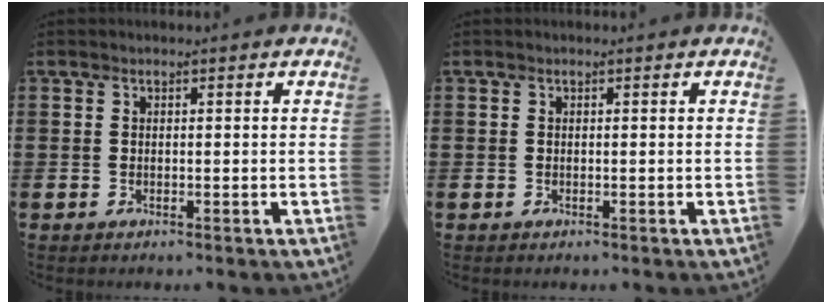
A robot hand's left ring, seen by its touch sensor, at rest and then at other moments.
{"total": 0.0}